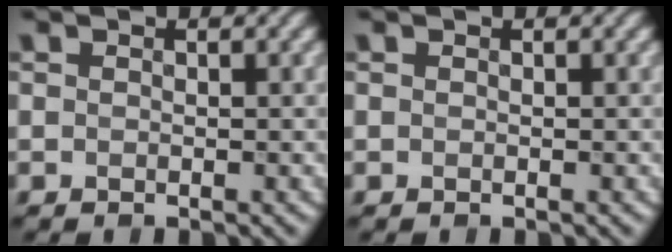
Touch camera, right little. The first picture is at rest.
{"total": 0.0}